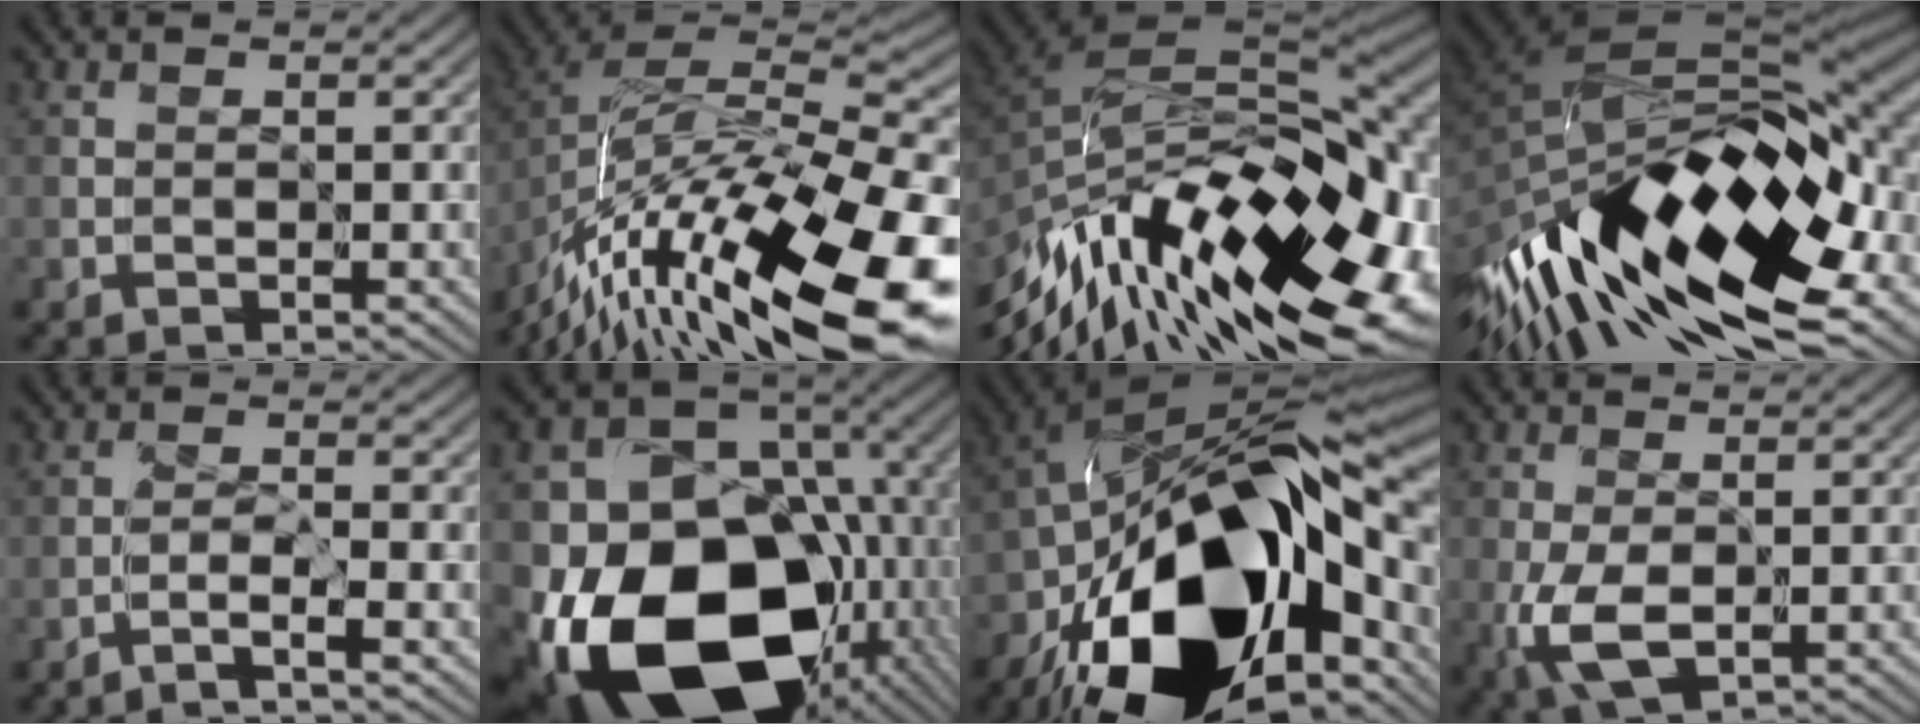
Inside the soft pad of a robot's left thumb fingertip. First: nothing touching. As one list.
[{"total": 17.7, "force": [-9.8, 6.5, 13.3], "torque": [-0.264, -0.005, -0.164]}, {"total": 18.0, "force": [-7.0, 8.6, 14.2], "torque": [-0.276, -0.025, -0.104]}, {"total": 18.2, "force": [-5.5, 8.3, 15.2], "torque": [-0.307, -0.036, -0.085]}, {"total": 2.8, "force": [-2.0, -0.1, 2.0], "torque": [-0.035, 0.008, -0.047]}, {"total": 21.1, "force": [-5.5, 15.8, 12.8], "torque": [-0.286, -0.059, -0.072]}, {"total": 21.4, "force": [-8.6, 11.3, 16.0], "torque": [-0.332, -0.052, -0.121]}, {"total": 4.6, "force": [-0.7, 2.4, 3.9], "torque": [-0.100, -0.010, -0.011]}]